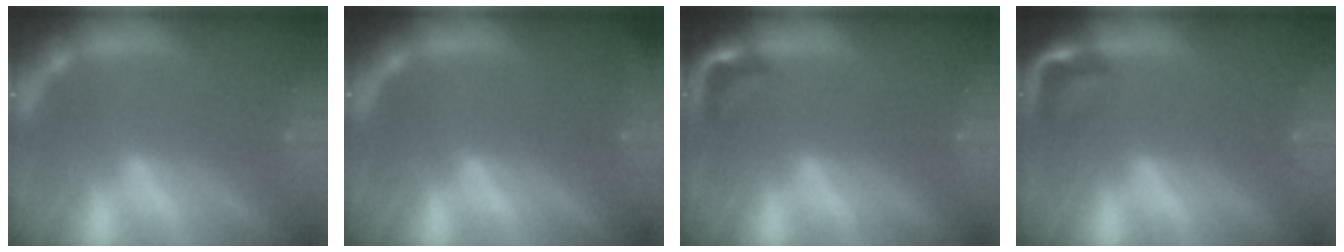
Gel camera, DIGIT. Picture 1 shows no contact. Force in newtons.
{"total": 0.9}
{"total": 2.4}
{"total": 2.9}